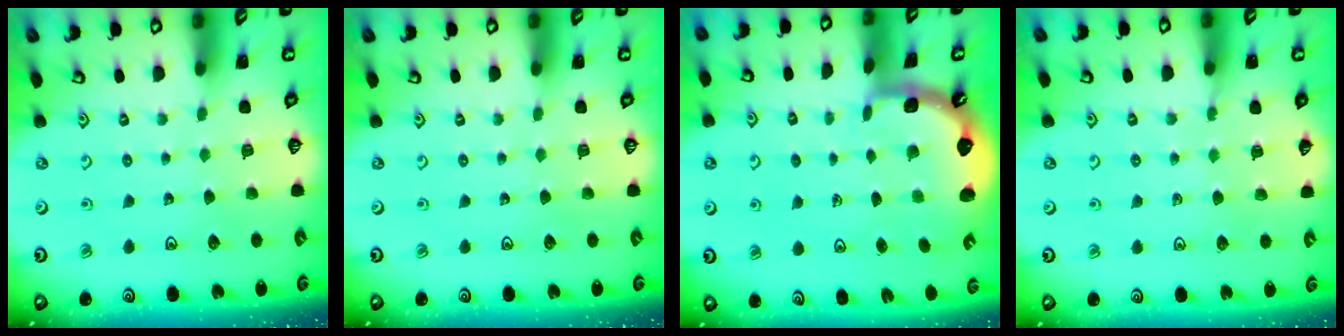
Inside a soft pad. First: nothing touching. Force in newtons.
{"total": 0.0}
{"total": 2.4, "press": 1.7, "slide": 1.8}
{"total": 5.7, "press": 5.6, "slide": 0.8}